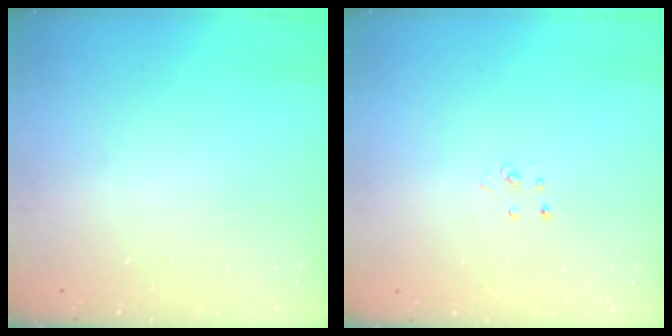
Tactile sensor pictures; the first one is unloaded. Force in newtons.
{"total": 3.1, "press": 3.1, "slide": 0.2}